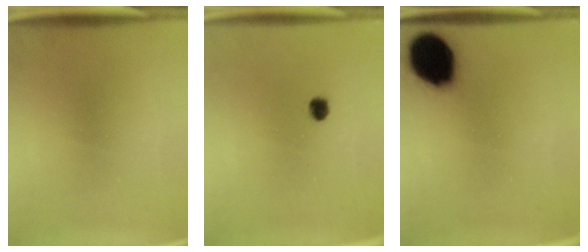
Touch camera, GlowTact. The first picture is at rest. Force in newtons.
{"total": 2.0}
{"total": 15.8}